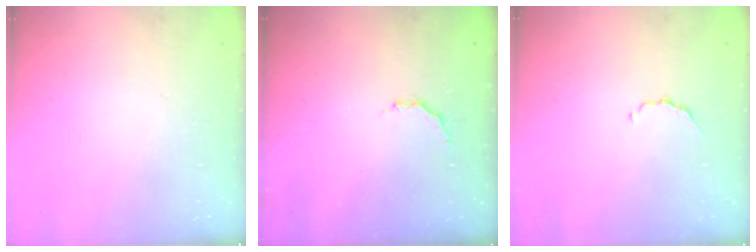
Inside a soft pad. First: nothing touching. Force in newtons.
{"total": 2.6, "press": 2.4, "slide": 1.0}
{"total": 2.8, "press": 2.7, "slide": 0.5}